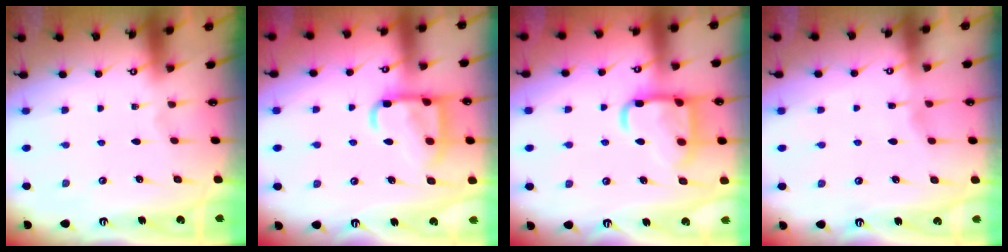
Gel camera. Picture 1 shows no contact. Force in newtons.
{"total": 14.8, "press": 14.7, "slide": 1.3}
{"total": 15.9, "press": 15.8, "slide": 1.6}
{"total": 2.8, "press": 2.8, "slide": 0.3}